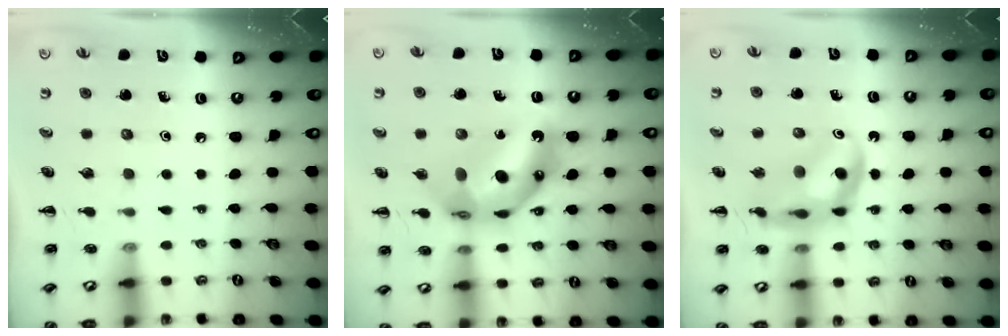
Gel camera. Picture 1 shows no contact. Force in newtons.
{"total": 13.5, "press": 12.9, "slide": 4.2}
{"total": 11.0, "press": 10.5, "slide": 3.3}